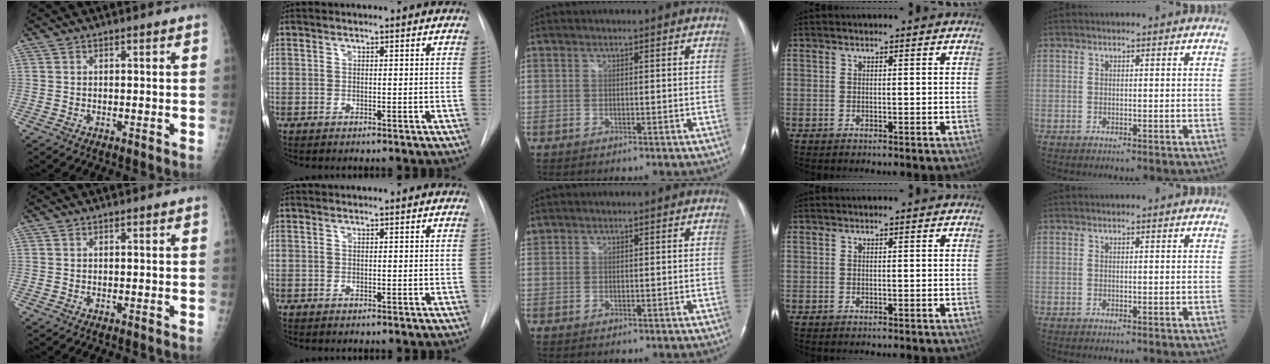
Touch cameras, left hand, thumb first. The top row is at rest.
{"middle": {"total": 1.0, "force": [0.7, 0.7, 0.0], "torque": [0.000, 0.015, 0.016]}}